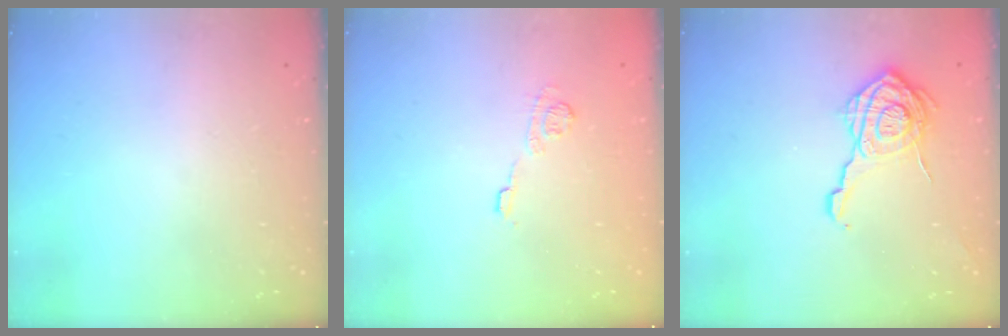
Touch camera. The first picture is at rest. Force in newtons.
{"total": 8.0, "press": 7.9, "slide": 1.0}
{"total": 18.1, "press": 18.1, "slide": 0.8}